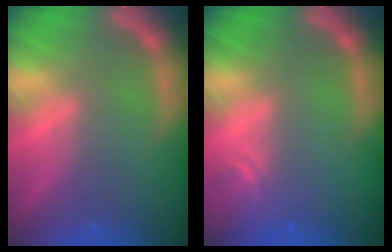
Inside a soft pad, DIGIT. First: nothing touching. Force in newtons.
{"total": 1.9}